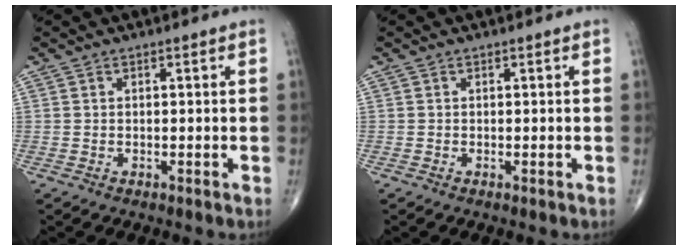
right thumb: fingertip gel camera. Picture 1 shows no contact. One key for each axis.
{"total": 0.0}